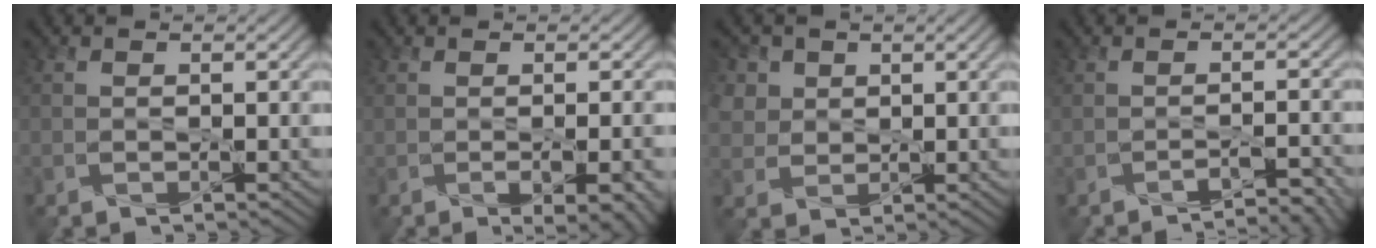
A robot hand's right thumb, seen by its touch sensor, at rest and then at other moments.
{"total": 5.9, "force": [-2.5, 2.0, 5.0], "torque": [-0.063, -0.010, -0.016]}
{"total": 4.5, "force": [1.9, 3.8, 1.6], "torque": [-0.066, 0.003, 0.044]}
{"total": 3.1, "force": [-2.4, 0.4, 1.8], "torque": [-0.027, 0.004, -0.034]}